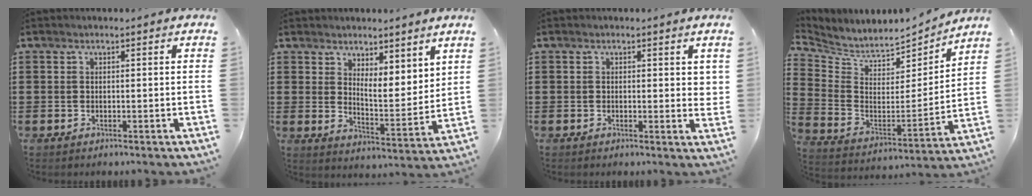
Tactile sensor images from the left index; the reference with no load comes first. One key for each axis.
{"total": 4.8, "fx": 4.3, "fy": 1.8, "fz": 1.0, "tx": -0.024, "ty": -0.029, "tz": 0.073}
{"total": 1.4, "fx": 0.4, "fy": 0.6, "fz": 1.1, "tx": -0.016, "ty": 0.002, "tz": 0.005}
{"total": 5.4, "fx": 5.2, "fy": 1.5, "fz": 0.3, "tx": -0.045, "ty": -0.051, "tz": 0.087}